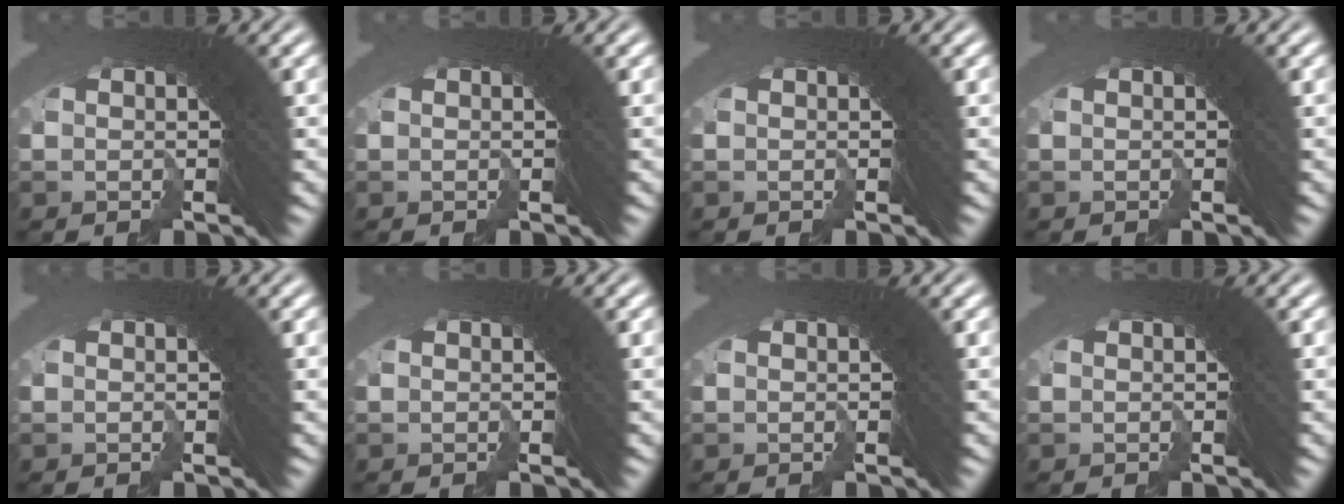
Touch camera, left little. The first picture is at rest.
{"total": 0.0}
{"total": 0.0}
{"total": 0.0}
{"total": 0.0}
{"total": 0.0}
{"total": 0.0}
{"total": 0.0}